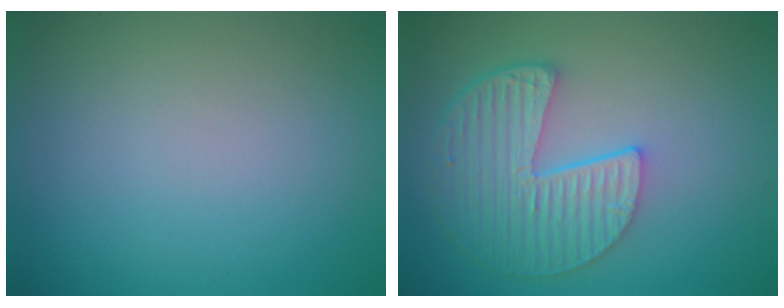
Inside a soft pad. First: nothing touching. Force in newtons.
{"total": 6.0, "press": 4.6, "slide": 3.8}